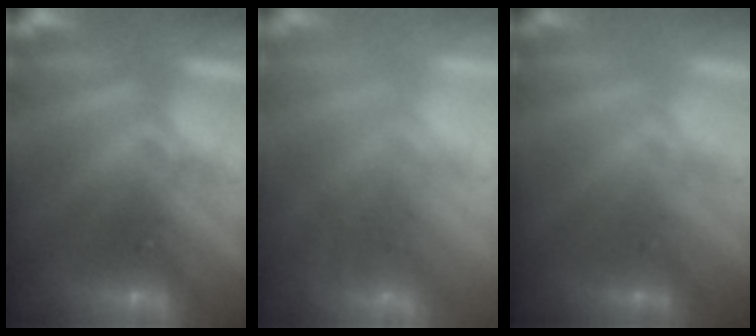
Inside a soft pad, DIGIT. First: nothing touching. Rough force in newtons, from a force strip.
{"total": 5.6}
{"total": 2.1}